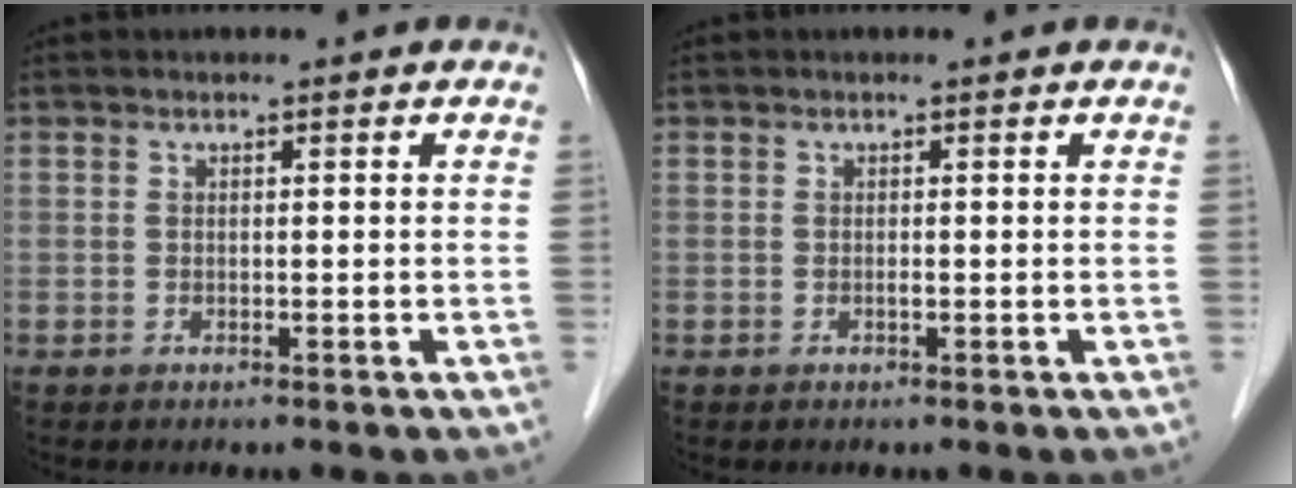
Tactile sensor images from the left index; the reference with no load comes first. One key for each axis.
{"total": 0.0}